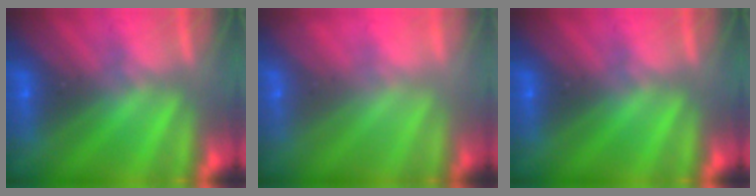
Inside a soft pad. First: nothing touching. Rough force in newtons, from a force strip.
{"total": 2.1}
{"total": 0.0}